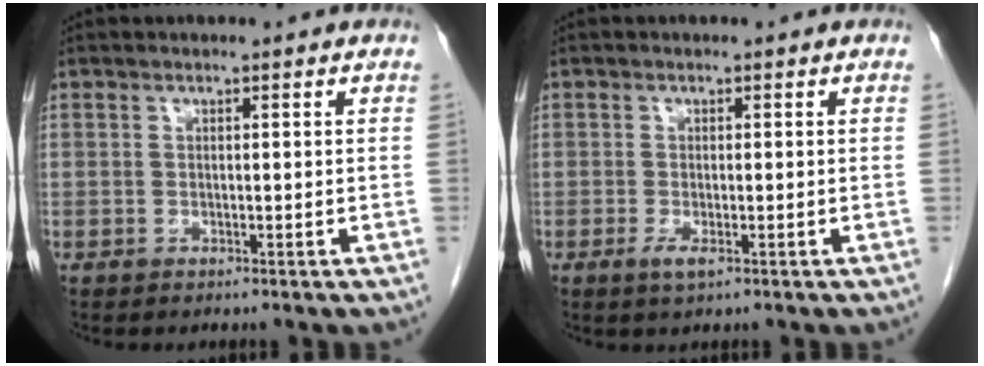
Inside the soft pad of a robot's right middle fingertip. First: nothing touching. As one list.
[{"total": 1.7, "force": [-0.8, 0.3, 1.5], "torque": [-0.031, -0.006, -0.012]}]